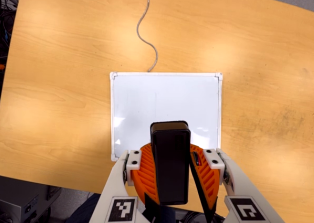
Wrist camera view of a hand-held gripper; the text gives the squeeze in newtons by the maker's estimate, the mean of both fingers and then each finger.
{"total": 9.4, "left": 10.1, "right": 8.7}